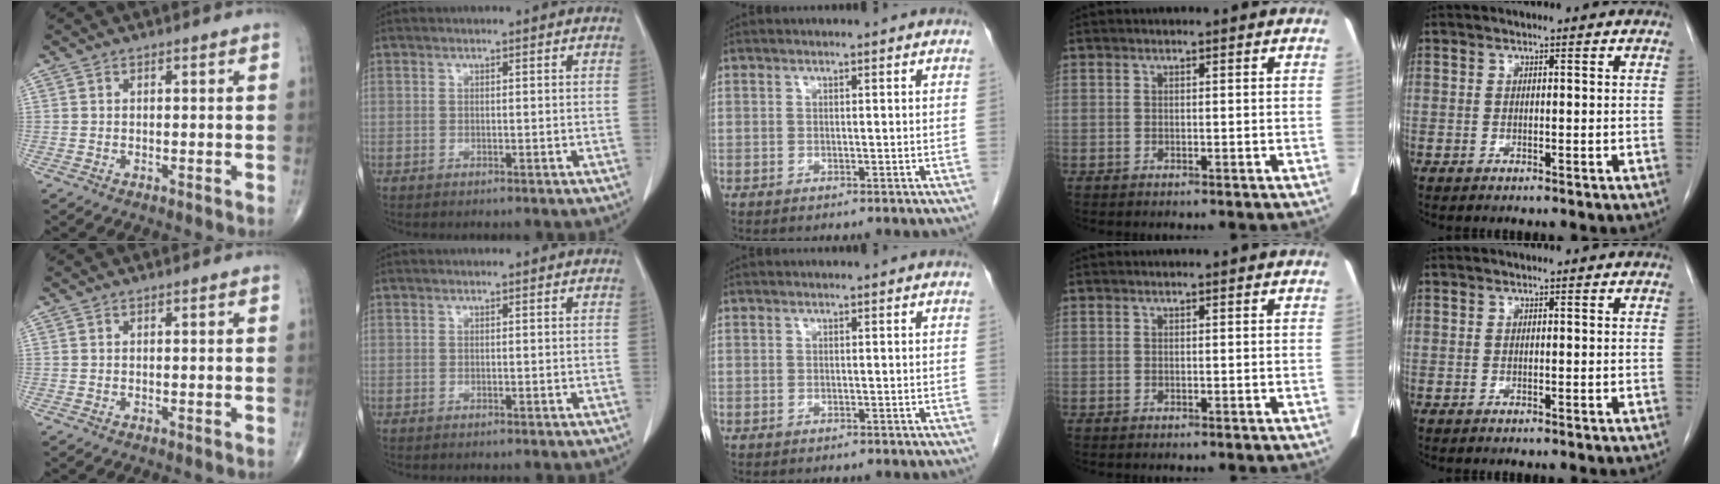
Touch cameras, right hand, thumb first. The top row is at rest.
{}